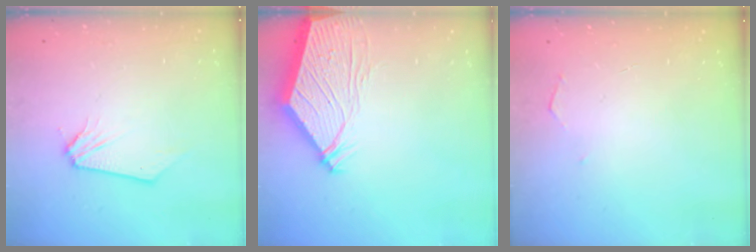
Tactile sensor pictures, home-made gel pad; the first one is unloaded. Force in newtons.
{"total": 10.4, "press": 10.3, "slide": 1.3}
{"total": 2.8, "press": 2.8, "slide": 0.4}